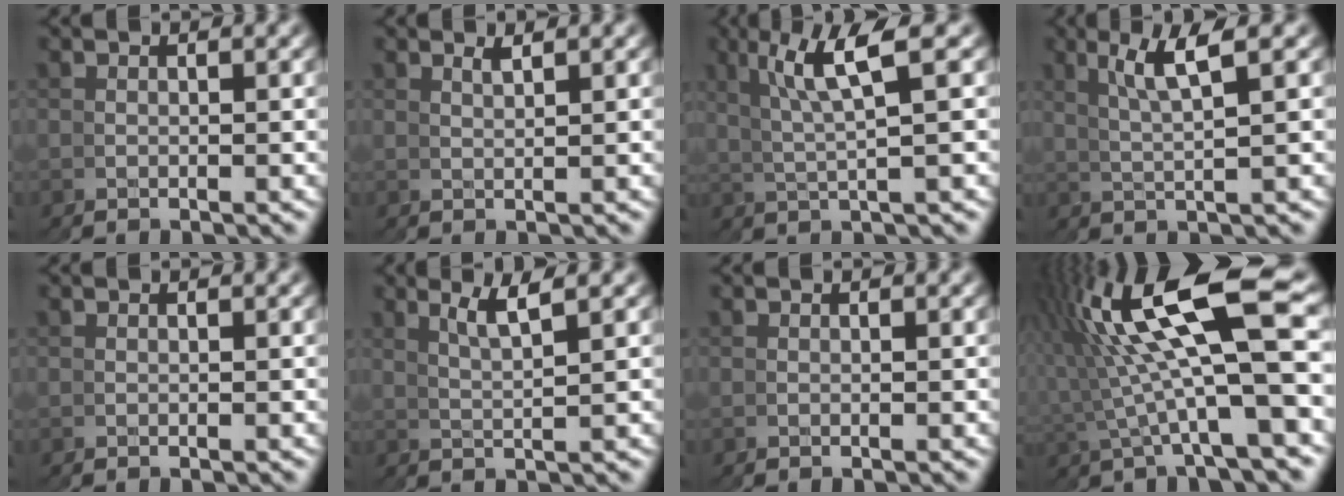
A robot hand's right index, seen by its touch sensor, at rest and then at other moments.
{"total": 1.3, "force": [1.1, -0.7, -0.3], "torque": [0.002, 0.003, 0.020]}
{"total": 3.9, "force": [2.4, 1.0, 2.9], "torque": [-0.059, 0.008, 0.036]}
{"total": 2.5, "force": [2.0, -0.1, 1.6], "torque": [-0.036, 0.006, 0.031]}
{"total": 0.0}
{"total": 1.9, "force": [1.7, -0.5, 0.6], "torque": [-0.023, 0.004, 0.028]}
{"total": 0.0}
{"total": 12.3, "force": [3.4, 5.7, 10.4], "torque": [-0.182, 0.021, 0.049]}